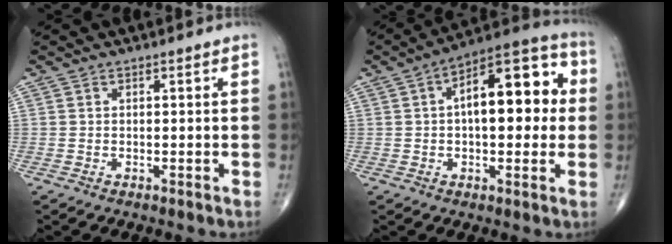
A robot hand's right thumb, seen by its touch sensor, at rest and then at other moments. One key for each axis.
{"total": 16.8, "fx": 2.1, "fy": 7.9, "fz": 14.7, "tx": -0.185, "ty": 0.034, "tz": 0.023}